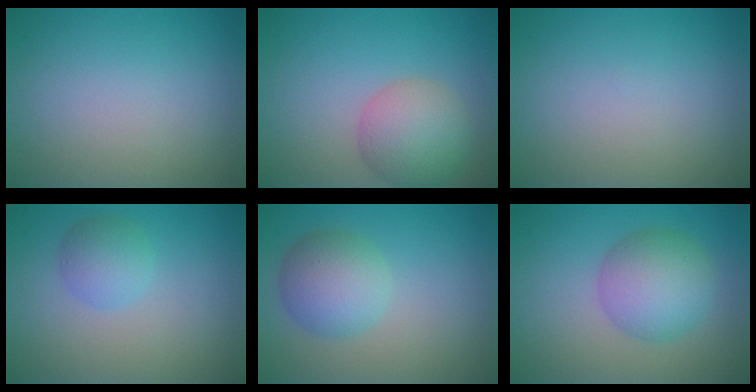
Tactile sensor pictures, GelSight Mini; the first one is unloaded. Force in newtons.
{"total": 5.2, "press": 5.2, "slide": 0.3}
{"total": 0.0}
{"total": 2.4, "press": 2.4, "slide": 0.0}
{"total": 4.4, "press": 4.4, "slide": 0.2}
{"total": 5.5, "press": 5.5, "slide": 0.1}